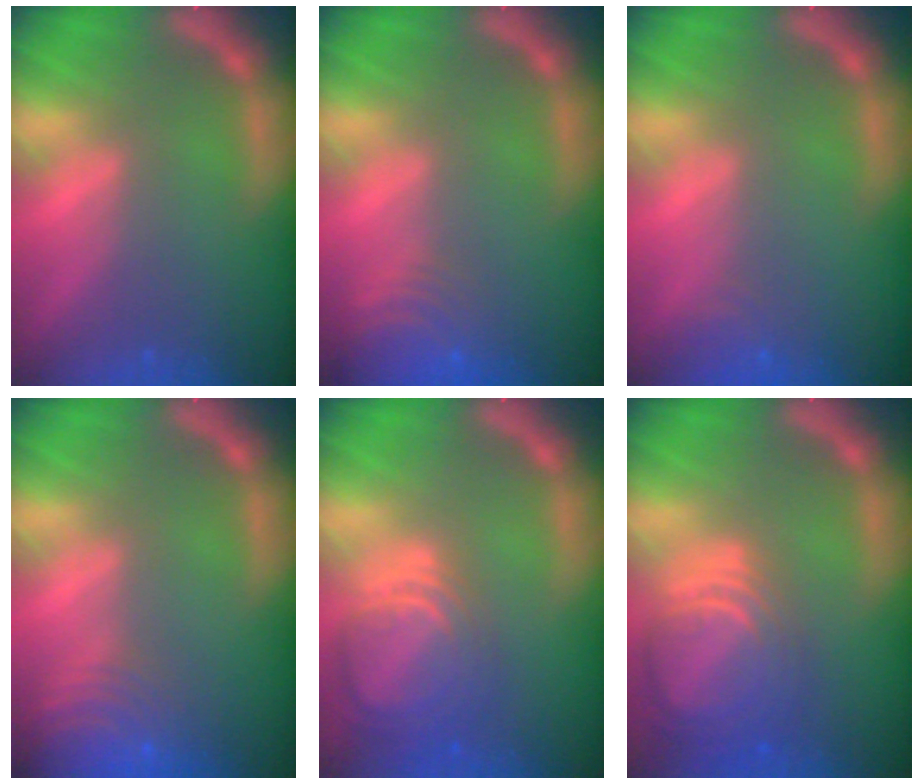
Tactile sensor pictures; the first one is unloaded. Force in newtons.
{"total": 7.0}
{"total": 1.9}
{"total": 10.0}
{"total": 7.5}
{"total": 9.0}